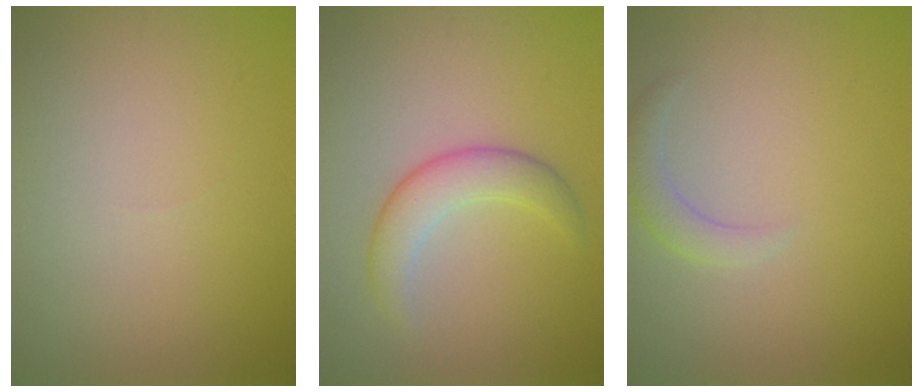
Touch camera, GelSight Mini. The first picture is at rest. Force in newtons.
{"total": 3.4, "press": 3.4, "slide": 0.0}
{"total": 1.7, "press": 1.7, "slide": 0.3}